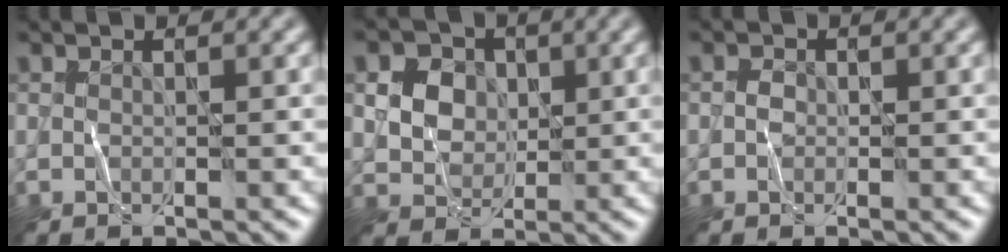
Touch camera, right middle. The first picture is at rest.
{"total": 5.5, "force": [1.5, 4.7, 2.5], "torque": [-0.052, 0.014, 0.017]}
{"total": 0.8, "force": [-0.3, 0.7, 0.2], "torque": [-0.005, 0.002, -0.007]}